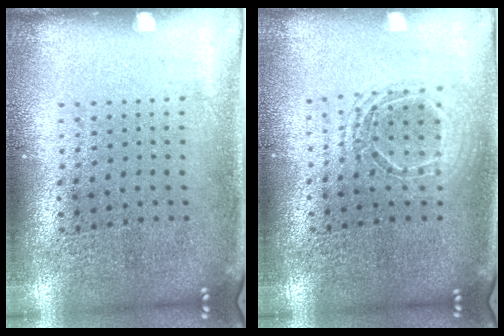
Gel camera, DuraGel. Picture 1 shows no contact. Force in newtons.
{"total": 1.6, "press": 1.4, "slide": 0.8}